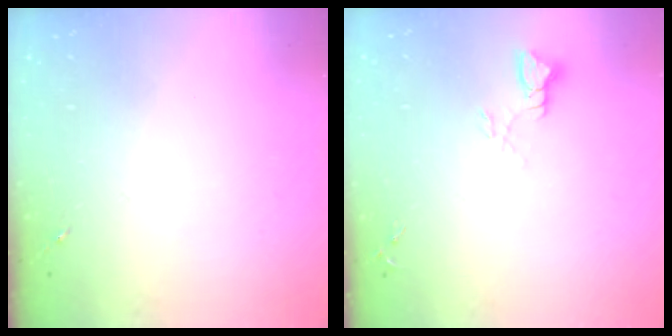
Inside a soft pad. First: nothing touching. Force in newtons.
{"total": 3.3, "press": 3.3, "slide": 0.3}